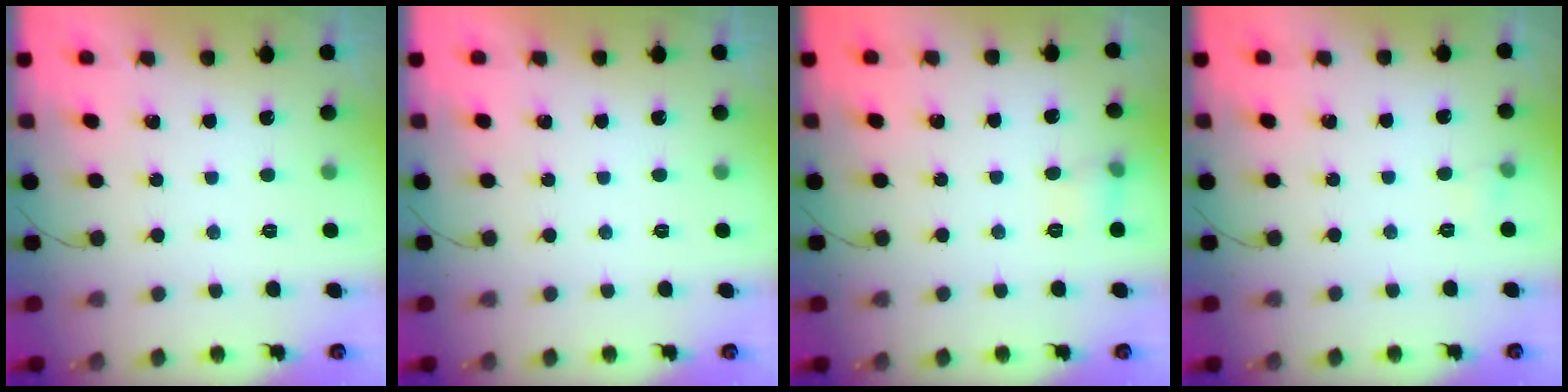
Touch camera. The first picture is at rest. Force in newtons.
{"total": 0.0}
{"total": 5.7, "press": 5.4, "slide": 1.7}
{"total": 3.4, "press": 3.1, "slide": 1.3}